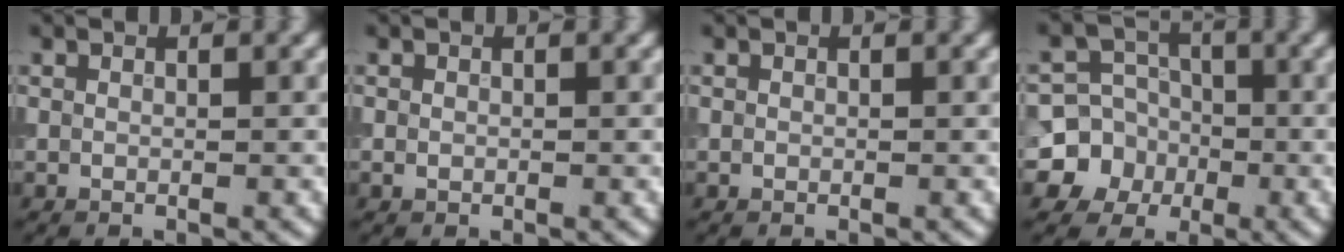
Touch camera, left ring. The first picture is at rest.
{"total": 0.6, "force": [-0.1, 0.5, 0.3], "torque": [-0.001, -0.003, -0.002]}
{"total": 0.0}
{"total": 7.8, "force": [-2.1, 7.4, 1.2], "torque": [-0.011, 0.000, -0.061]}